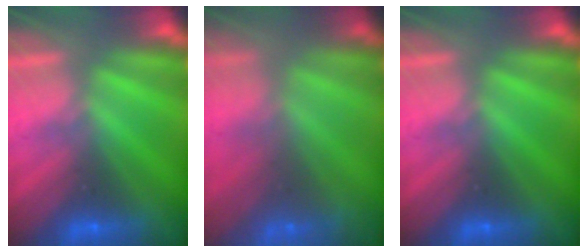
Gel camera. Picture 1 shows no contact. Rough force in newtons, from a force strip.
{"total": 7.3}
{"total": 0.0}